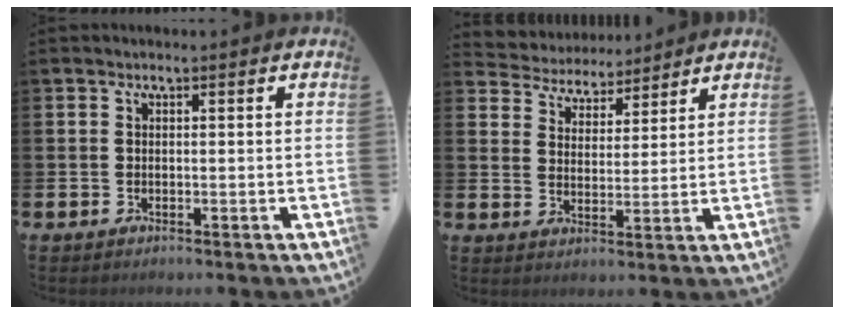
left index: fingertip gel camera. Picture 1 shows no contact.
{"total": 4.6, "force": [4.3, 1.5, -0.7], "torque": [-0.013, -0.030, 0.075]}